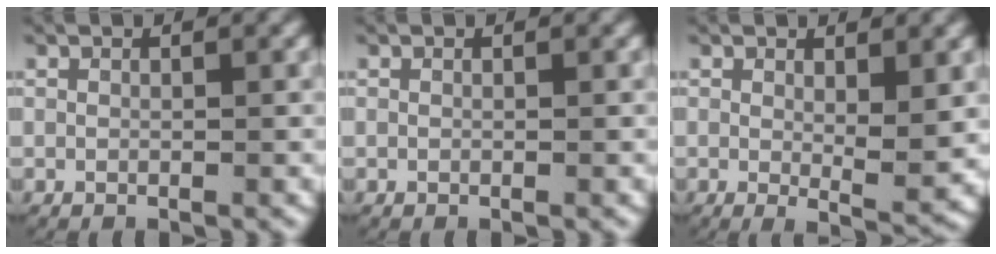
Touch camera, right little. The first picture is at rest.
{"total": 0.0}
{"total": 2.8, "force": [0.7, 0.7, 2.7], "torque": [-0.039, -0.020, 0.014]}